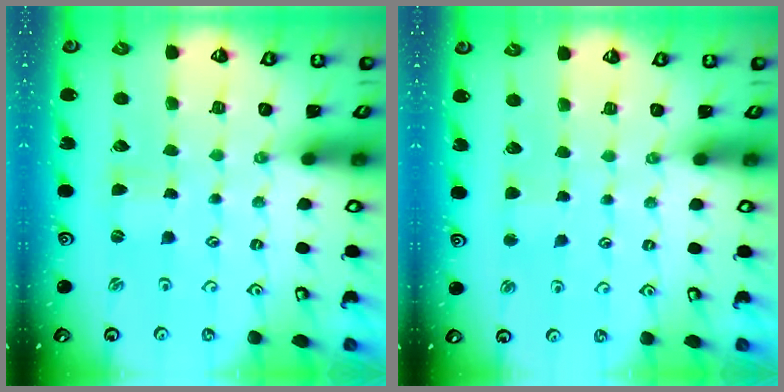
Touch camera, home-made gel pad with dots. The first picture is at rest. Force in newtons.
{"total": 2.7, "press": 2.6, "slide": 0.4}